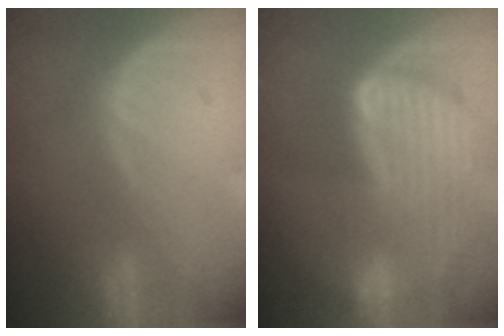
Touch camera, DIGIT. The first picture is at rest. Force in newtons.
{"total": 9.8, "press": 8.2, "slide": 5.3}